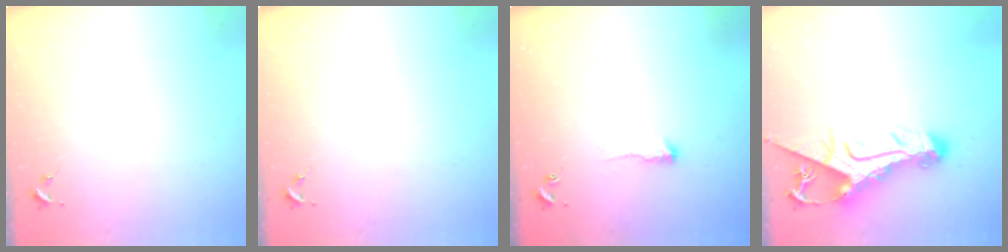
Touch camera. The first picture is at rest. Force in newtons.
{"total": 0.0}
{"total": 5.1, "press": 5.0, "slide": 0.9}
{"total": 14.6, "press": 14.5, "slide": 1.8}